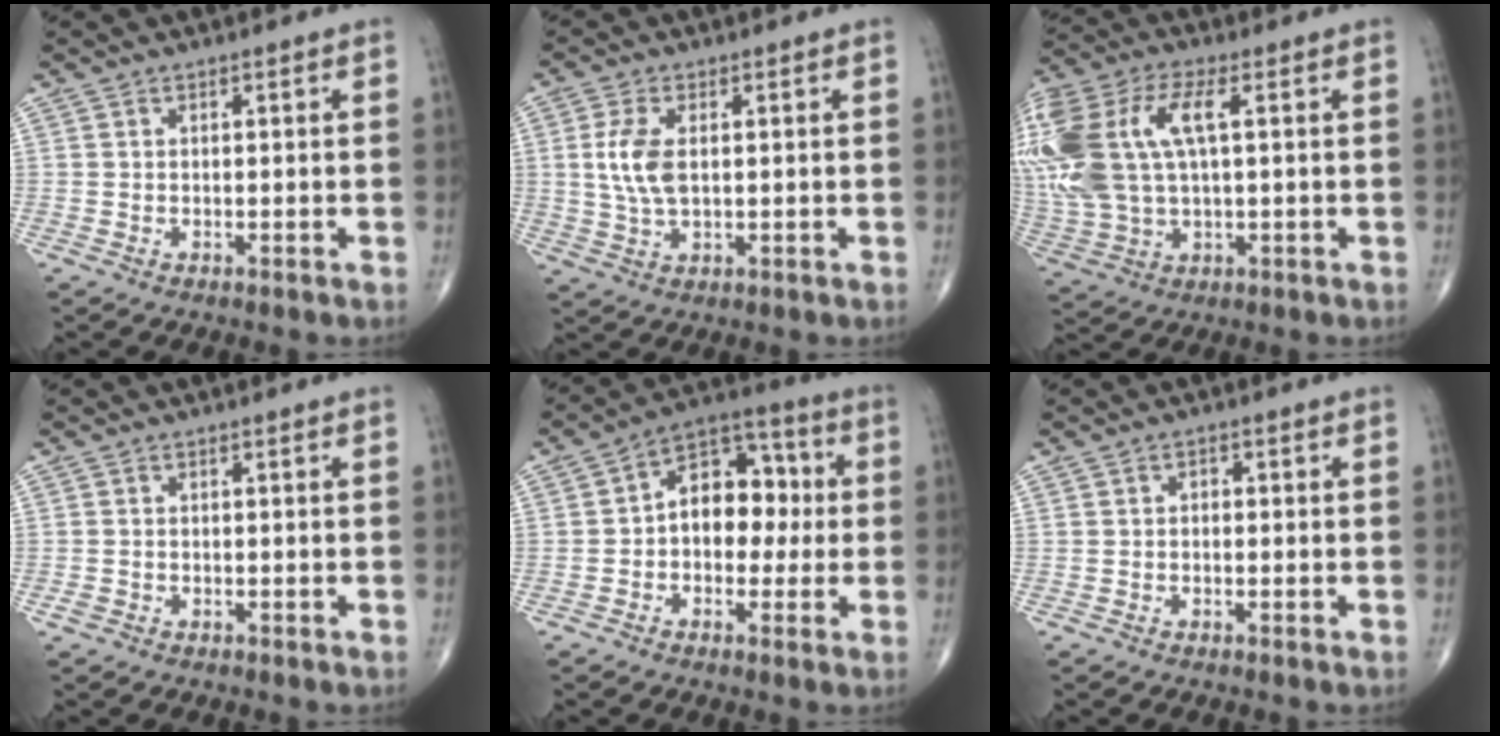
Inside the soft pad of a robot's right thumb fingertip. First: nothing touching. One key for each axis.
{"total": 6.7, "fx": 0.9, "fy": 3.4, "fz": 5.7, "tx": -0.130, "ty": -0.002, "tz": 0.018}
{"total": 23.1, "fx": 4.5, "fy": 11.9, "fz": 19.2, "tx": -0.476, "ty": 0.025, "tz": 0.087}
{"total": 1.1, "fx": -0.6, "fy": 0.8, "fz": 0.4, "tx": -0.011, "ty": 0.002, "tz": -0.010}
{"total": 12.3, "fx": 0.3, "fy": 8.4, "fz": 9.0, "tx": -0.095, "ty": 0.037, "tz": -0.009}
{"total": 1.1, "fx": -0.1, "fy": 0.9, "fz": 0.7, "tx": -0.003, "ty": 0.003, "tz": -0.007}